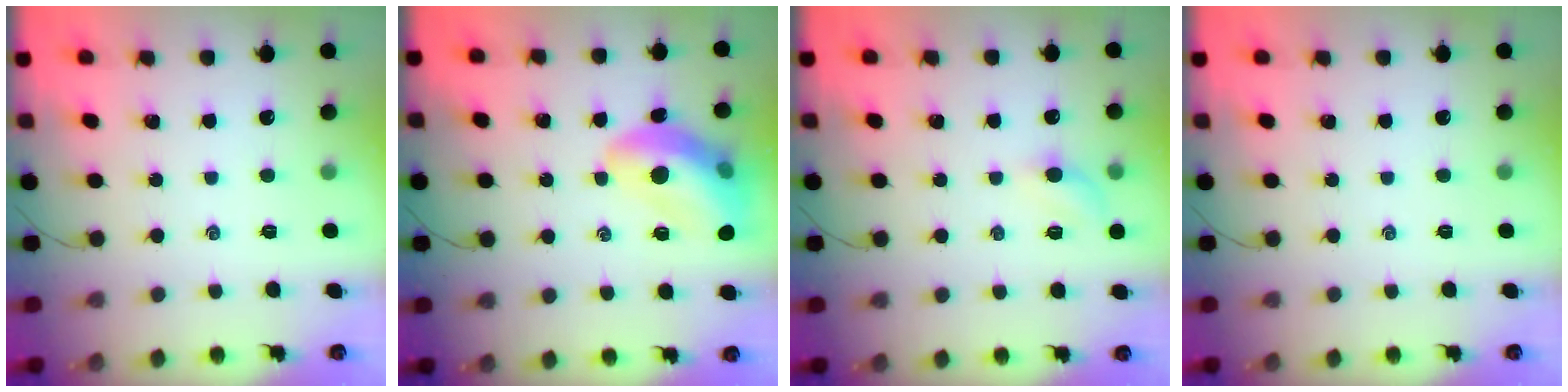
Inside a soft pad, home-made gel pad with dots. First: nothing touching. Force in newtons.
{"total": 15.2, "press": 15.0, "slide": 2.3}
{"total": 4.5, "press": 4.3, "slide": 1.1}
{"total": 0.0}